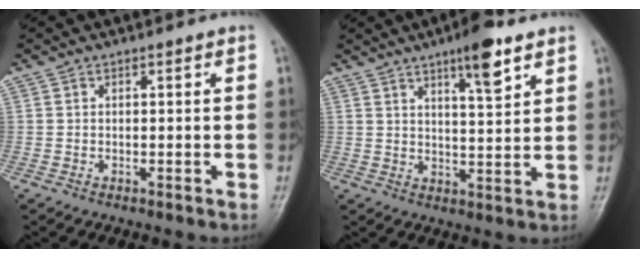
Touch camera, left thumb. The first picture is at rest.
{"total": 8.4, "force": [5.2, 1.9, 6.3], "torque": [-0.089, -0.029, 0.080]}